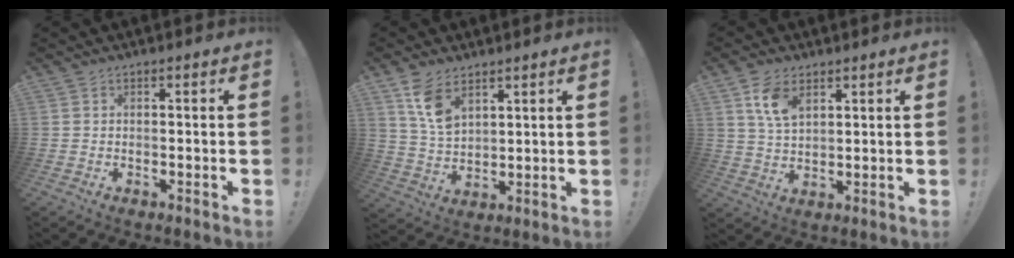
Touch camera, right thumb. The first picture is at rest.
{"total": 10.0, "force": [6.1, 5.7, 5.4], "torque": [-0.089, -0.026, 0.118]}
{"total": 8.3, "force": [4.4, 4.6, 5.2], "torque": [-0.090, -0.012, 0.084]}